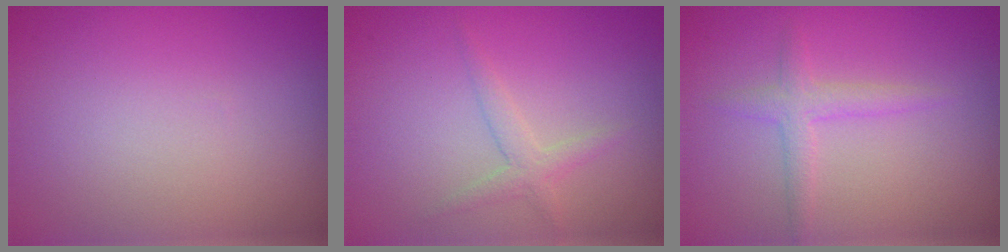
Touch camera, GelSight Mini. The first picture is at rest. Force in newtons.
{"total": 1.7, "press": 1.7, "slide": 0.1}
{"total": 1.8, "press": 1.8, "slide": 0.1}